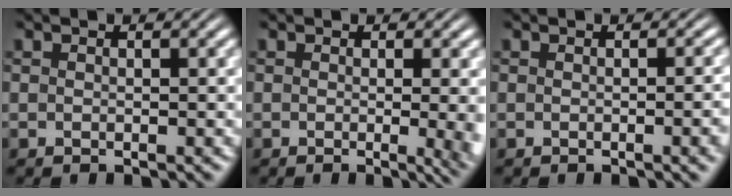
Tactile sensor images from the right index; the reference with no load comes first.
{"total": 3.5, "force": [-0.4, 0.6, 3.4], "torque": [-0.032, -0.005, -0.012]}
{"total": 1.0, "force": [-0.5, -0.2, 0.9], "torque": [-0.009, 0.005, -0.009]}